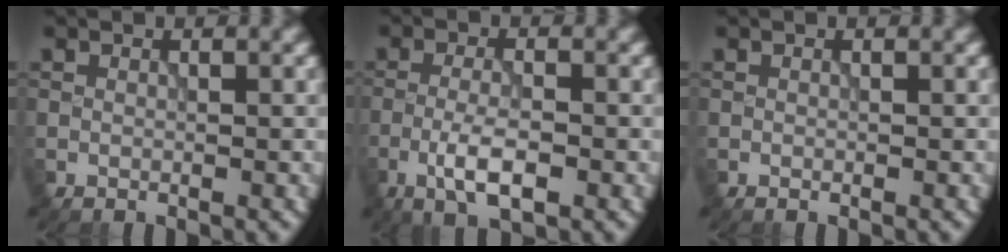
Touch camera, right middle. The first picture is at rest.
{"total": 4.0, "force": [-1.7, 1.2, 3.4], "torque": [-0.068, 0.000, -0.035]}
{"total": 0.0}